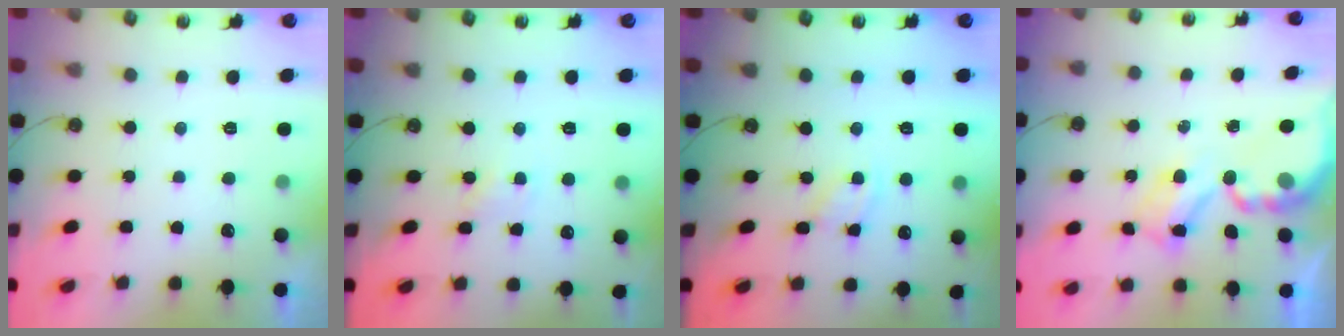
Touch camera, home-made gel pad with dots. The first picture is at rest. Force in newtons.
{"total": 2.3, "press": 2.3, "slide": 0.3}
{"total": 1.9, "press": 1.8, "slide": 0.3}
{"total": 4.9, "press": 4.9, "slide": 0.3}